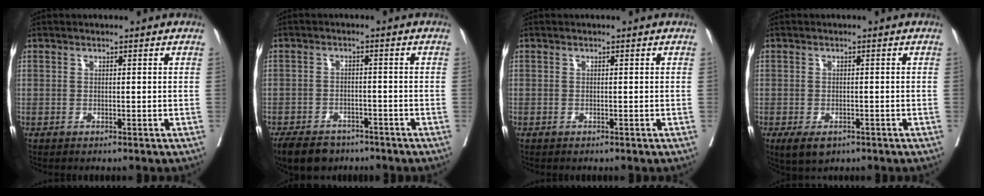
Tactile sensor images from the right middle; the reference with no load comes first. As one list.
[{"total": 8.0, "force": [-6.2, 4.2, 2.9], "torque": [-0.045, -0.004, -0.097]}, {"total": 0.0}, {"total": 4.3, "force": [-2.6, 2.2, 2.6], "torque": [-0.045, -0.007, -0.038]}]